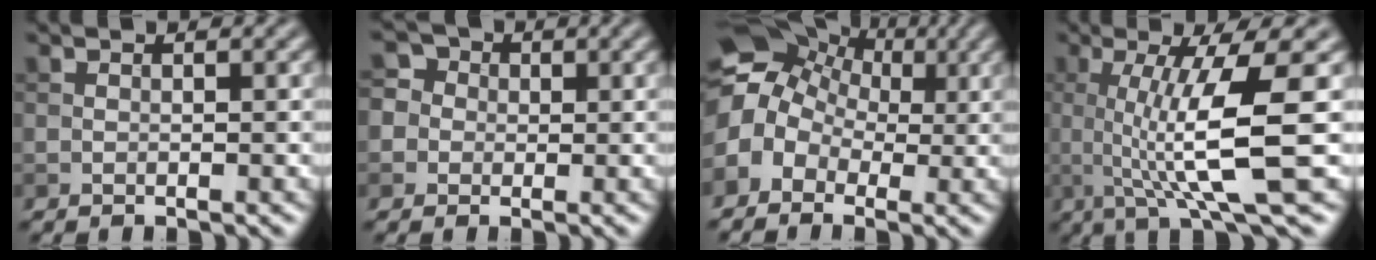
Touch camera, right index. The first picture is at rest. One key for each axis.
{"total": 4.0, "fx": 0.5, "fy": 3.8, "fz": 1.3, "tx": -0.002, "ty": 0.026, "tz": -0.017}
{"total": 8.2, "fx": 0.5, "fy": 6.7, "fz": 4.7, "tx": -0.086, "ty": 0.028, "tz": -0.014}
{"total": 8.6, "fx": 0.3, "fy": 1.5, "fz": 8.4, "tx": -0.125, "ty": -0.006, "tz": 0.009}